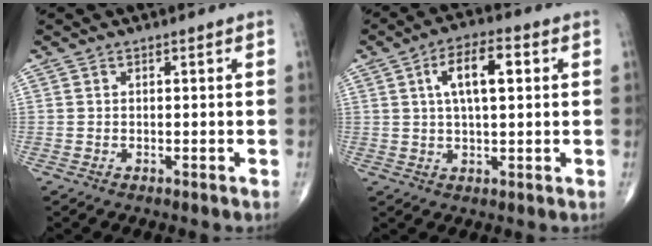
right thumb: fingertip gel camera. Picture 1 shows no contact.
{"total": 9.1, "force": [2.4, 3.7, 8.0], "torque": [-0.129, 0.011, 0.034]}